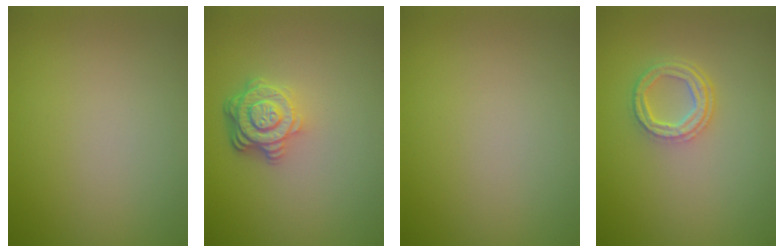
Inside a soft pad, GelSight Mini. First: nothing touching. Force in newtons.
{"total": 4.5, "press": 3.3, "slide": 3.1}
{"total": 0.0}
{"total": 3.6, "press": 2.8, "slide": 2.3}